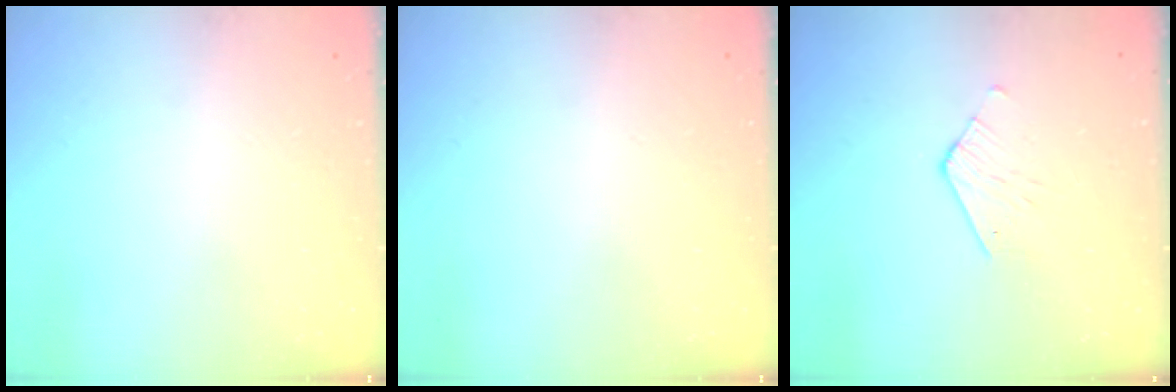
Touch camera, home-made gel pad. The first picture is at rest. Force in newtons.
{"total": 0.0}
{"total": 2.5, "press": 2.5, "slide": 0.2}